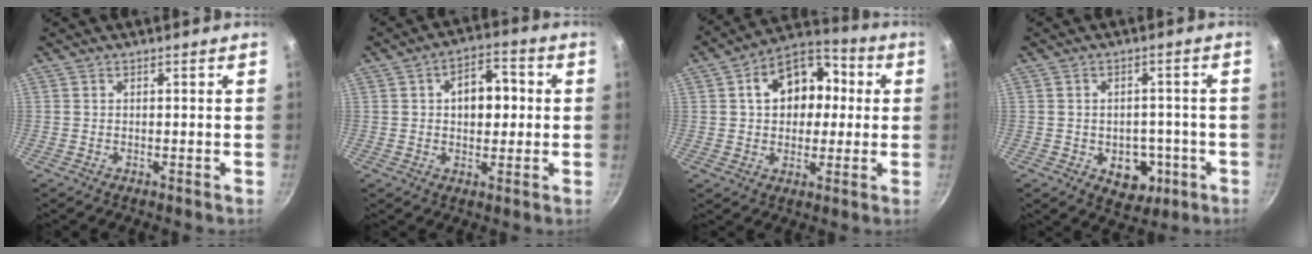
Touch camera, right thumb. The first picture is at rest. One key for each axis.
{"total": 8.9, "fx": 1.0, "fy": 5.8, "fz": 6.8, "tx": -0.063, "ty": 0.015, "tz": 0.006}
{"total": 15.1, "fx": 2.7, "fy": 11.0, "fz": 10.0, "tx": -0.115, "ty": 0.027, "tz": 0.029}
{"total": 7.7, "fx": -2.4, "fy": 5.8, "fz": 4.5, "tx": -0.025, "ty": 0.015, "tz": -0.020}